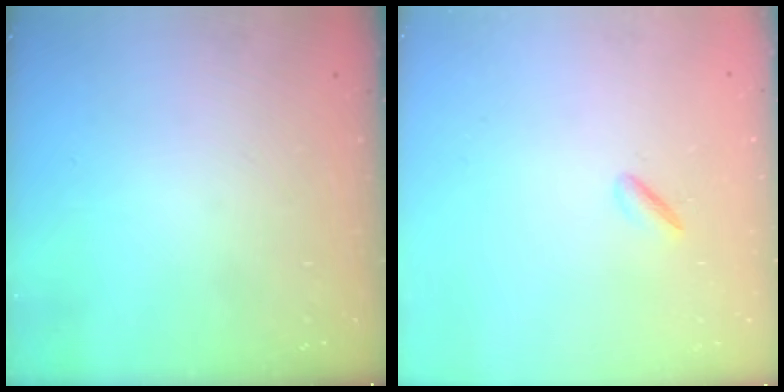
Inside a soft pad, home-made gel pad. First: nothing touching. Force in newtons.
{"total": 2.0, "press": 1.9, "slide": 0.7}